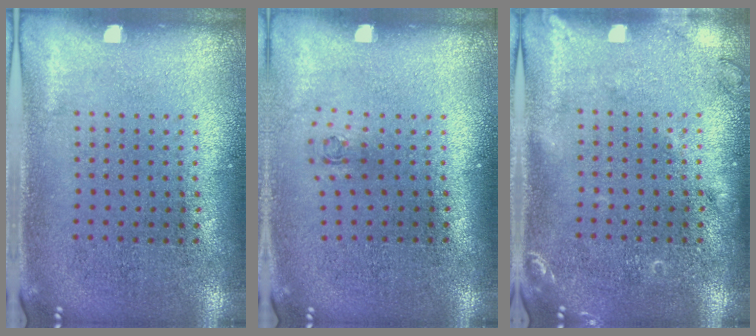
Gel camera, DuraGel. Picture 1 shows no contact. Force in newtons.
{"total": 0.7, "press": 0.3, "slide": 0.7}
{"total": 1.5, "press": 1.5, "slide": 0.3}